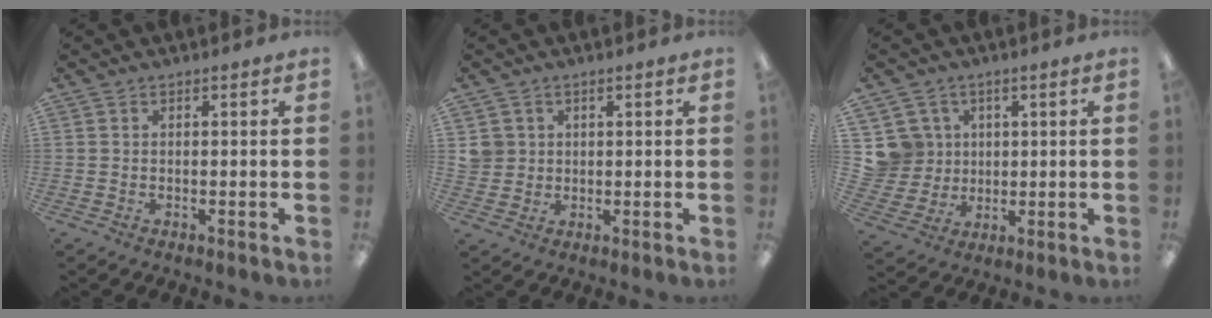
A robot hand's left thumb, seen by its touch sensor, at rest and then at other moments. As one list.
[{"total": 3.8, "force": [1.1, 3.6, 0.4], "torque": [-0.010, 0.005, 0.021]}, {"total": 8.4, "force": [3.0, 7.8, 0.5], "torque": [-0.028, -0.006, 0.065]}]